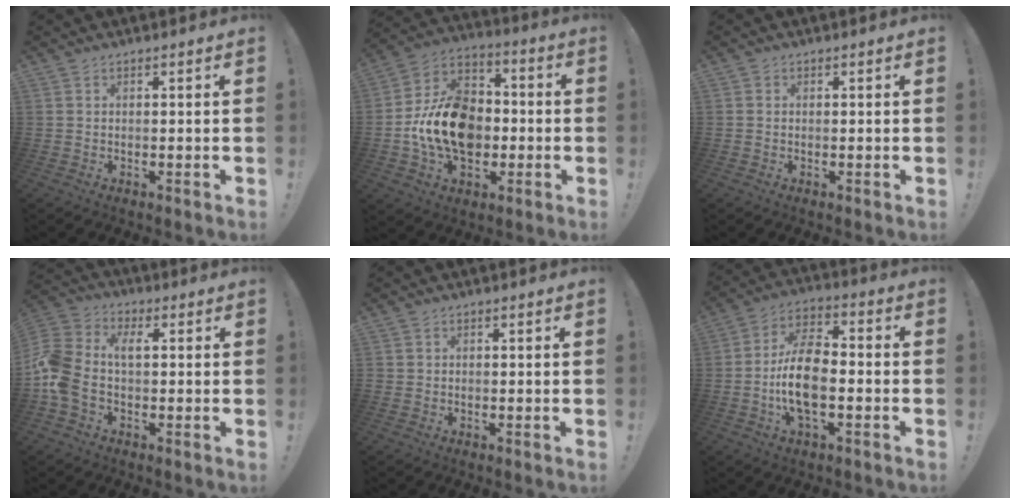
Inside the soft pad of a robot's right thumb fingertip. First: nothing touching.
{"total": 19.5, "force": [-3.3, 14.2, 12.9], "torque": [-0.219, 0.034, -0.046]}
{"total": 0.8, "force": [0.0, 0.7, 0.1], "torque": [-0.008, 0.005, 0.001]}
{"total": 11.3, "force": [-0.7, 8.0, 8.0], "torque": [-0.183, 0.015, -0.011]}
{"total": 1.0, "force": [0.0, 1.0, 0.1], "torque": [-0.010, 0.005, 0.001]}
{"total": 13.7, "force": [-3.1, 7.0, 11.3], "torque": [-0.238, 0.008, -0.061]}